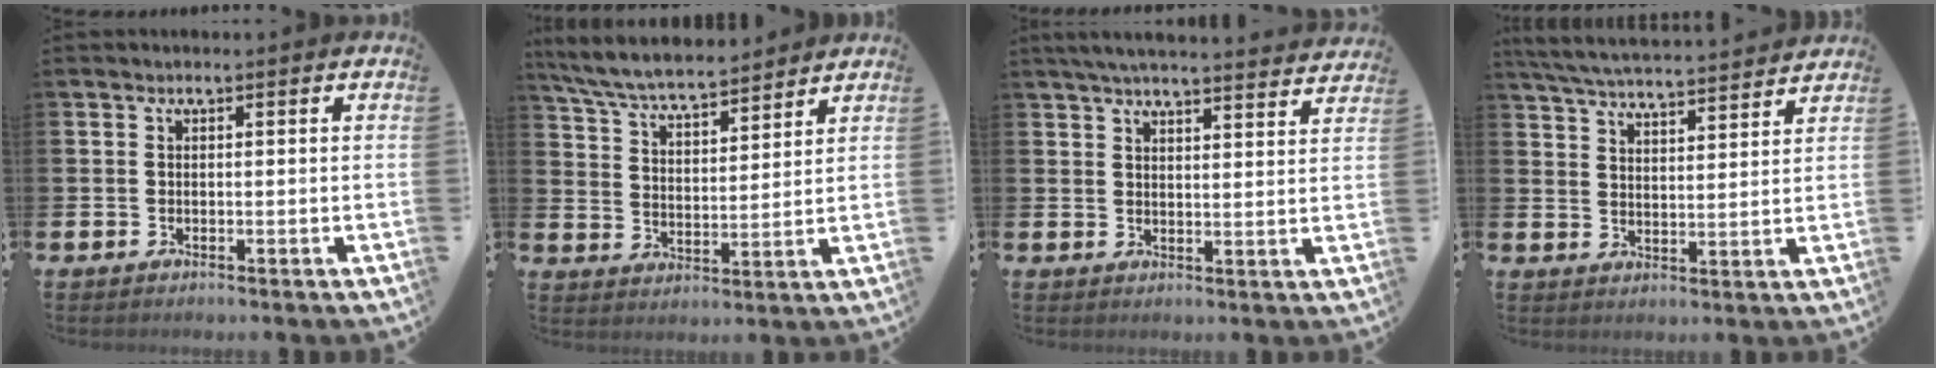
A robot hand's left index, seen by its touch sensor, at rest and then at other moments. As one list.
[{"total": 7.0, "force": [6.7, 1.0, 1.9], "torque": [-0.068, -0.037, 0.119]}, {"total": 5.1, "force": [4.9, 0.1, 1.2], "torque": [-0.032, -0.026, 0.088]}, {"total": 6.1, "force": [6.0, 0.3, 1.1], "torque": [-0.044, -0.038, 0.105]}]